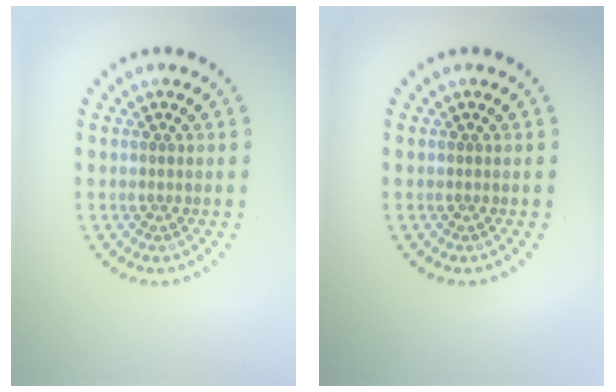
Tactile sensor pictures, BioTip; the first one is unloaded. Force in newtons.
{"total": 0.0}